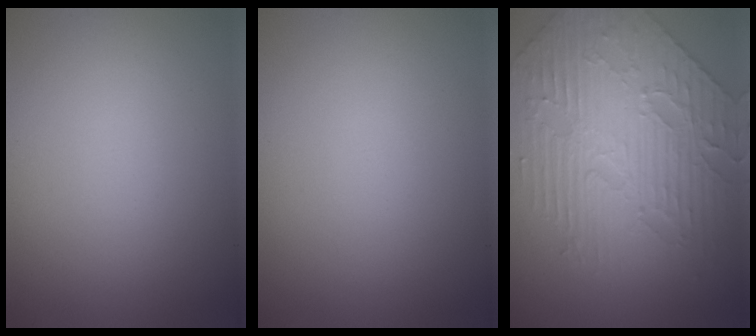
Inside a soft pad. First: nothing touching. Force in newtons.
{"total": 0.0}
{"total": 5.8, "press": 5.1, "slide": 2.7}